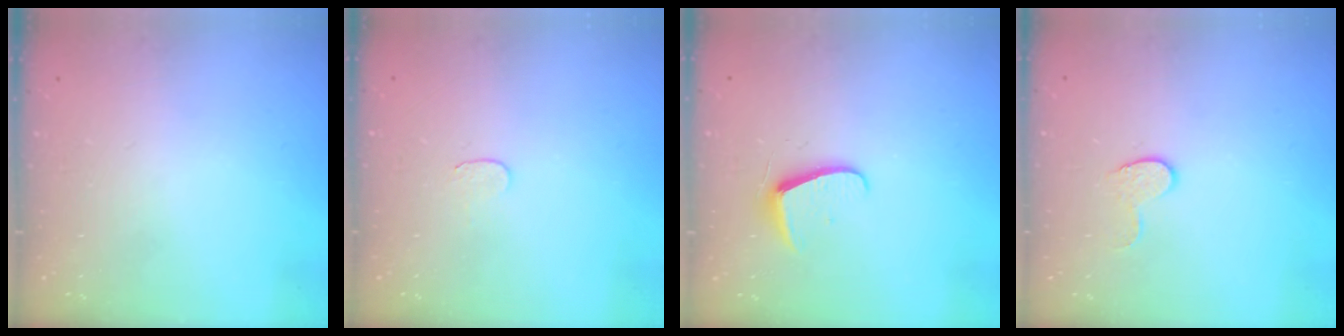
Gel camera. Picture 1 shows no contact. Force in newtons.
{"total": 3.8, "press": 3.8, "slide": 0.4}
{"total": 6.8, "press": 6.8, "slide": 0.7}
{"total": 6.2, "press": 6.2, "slide": 0.6}